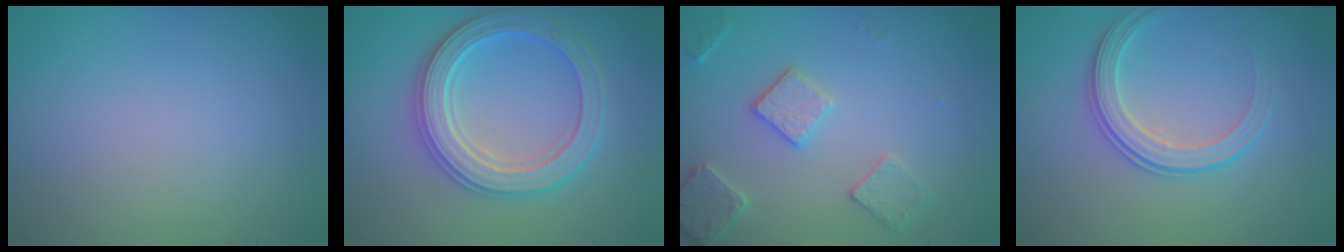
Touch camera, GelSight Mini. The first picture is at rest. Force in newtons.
{"total": 5.4, "press": 5.3, "slide": 0.8}
{"total": 3.1, "press": 3.1, "slide": 0.2}
{"total": 3.1, "press": 2.7, "slide": 1.4}